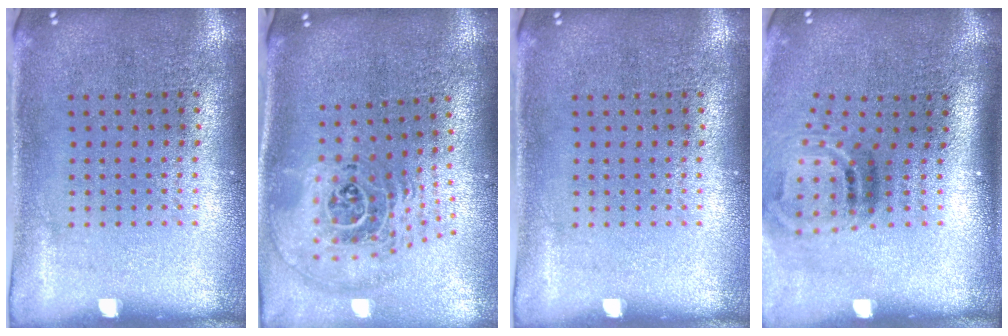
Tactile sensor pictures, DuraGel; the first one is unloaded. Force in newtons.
{"total": 2.5, "press": 1.8, "slide": 1.8}
{"total": 0.0}
{"total": 2.1, "press": 1.3, "slide": 1.7}